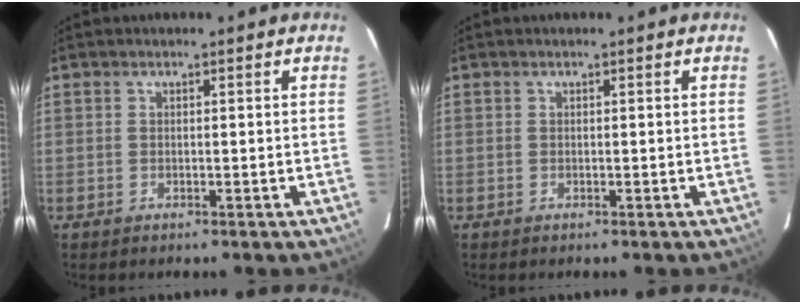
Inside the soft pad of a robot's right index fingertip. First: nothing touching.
{"total": 0.0}